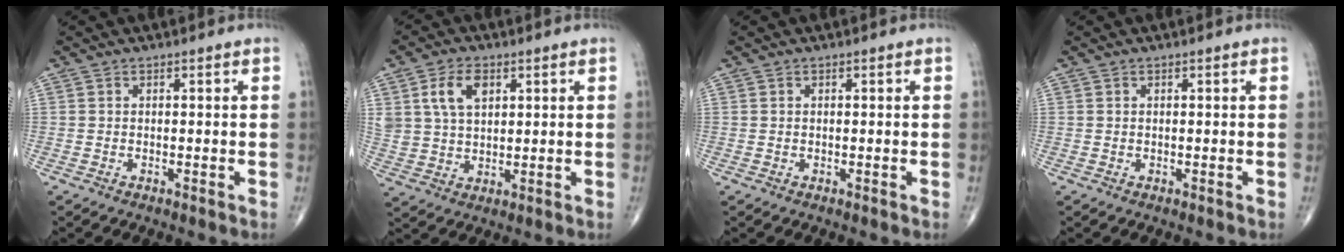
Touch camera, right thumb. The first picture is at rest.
{"total": 8.2, "force": [3.2, 5.2, 5.5], "torque": [-0.096, -0.006, 0.065]}
{"total": 0.0}
{"total": 0.0}